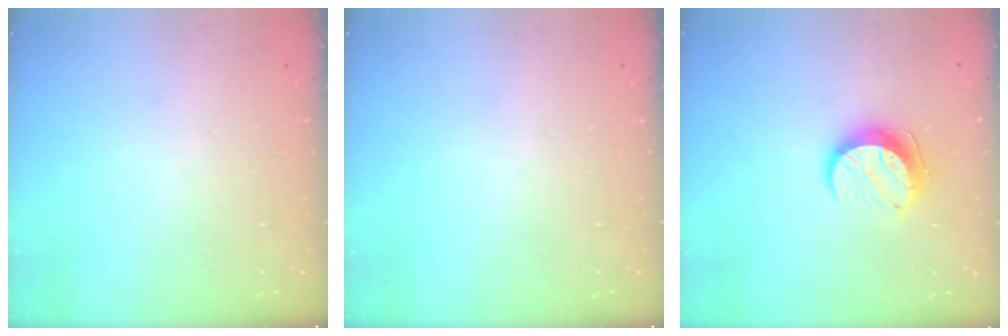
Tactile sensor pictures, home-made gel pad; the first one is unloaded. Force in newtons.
{"total": 0.0}
{"total": 9.4, "press": 9.4, "slide": 0.5}